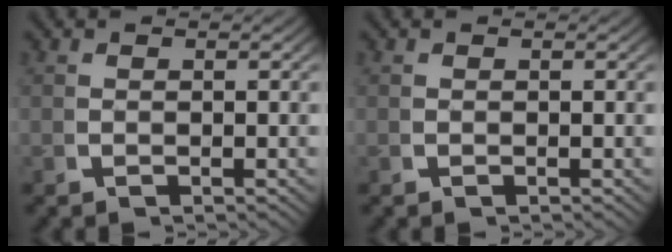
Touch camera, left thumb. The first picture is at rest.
{"total": 0.0}